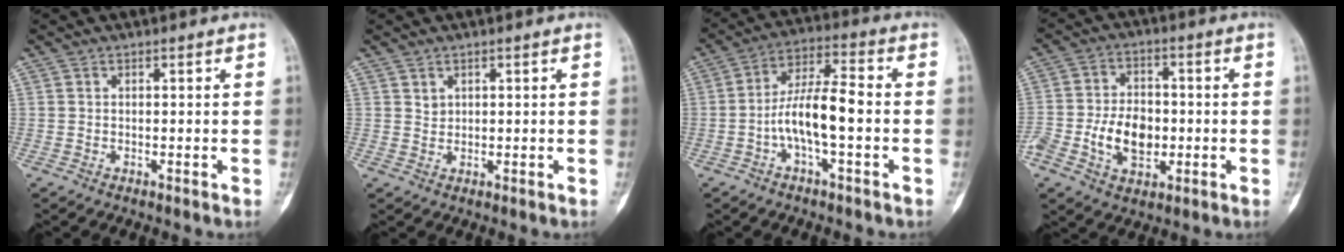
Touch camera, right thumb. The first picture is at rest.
{"total": 1.3, "force": [0.8, 0.9, 0.4], "torque": [0.008, -0.005, 0.015]}
{"total": 10.4, "force": [-2.3, 3.3, 9.6], "torque": [-0.185, 0.039, -0.045]}
{"total": 10.5, "force": [-2.2, 7.0, 7.4], "torque": [-0.117, 0.017, -0.036]}